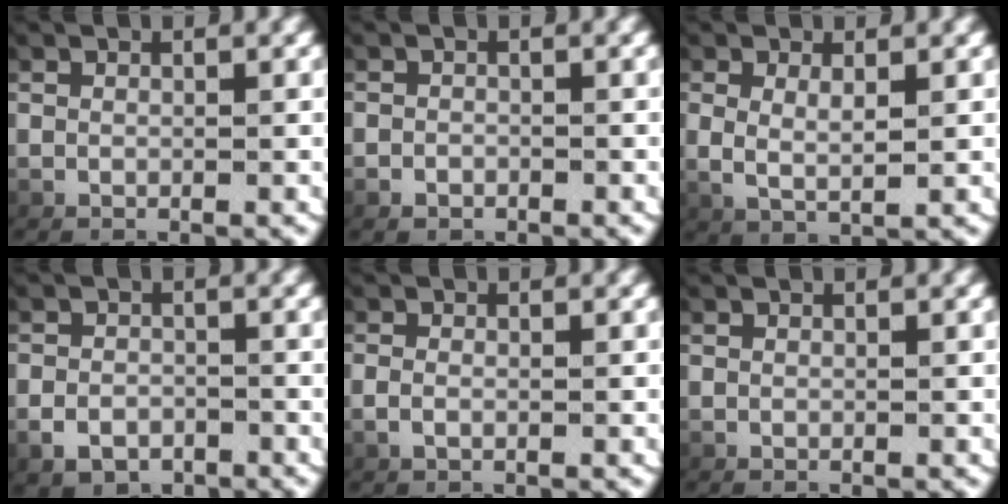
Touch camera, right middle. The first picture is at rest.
{"total": 0.7, "force": [-0.7, 0.2, 0.0], "torque": [-0.002, -0.006, -0.007]}
{"total": 2.7, "force": [0.7, 1.2, 2.3], "torque": [-0.056, -0.014, 0.026]}
{"total": 2.5, "force": [-1.8, 1.6, 0.7], "torque": [-0.012, -0.009, -0.025]}
{"total": 0.9, "force": [-0.4, 0.4, 0.8], "torque": [-0.028, -0.003, -0.001]}
{"total": 0.0}